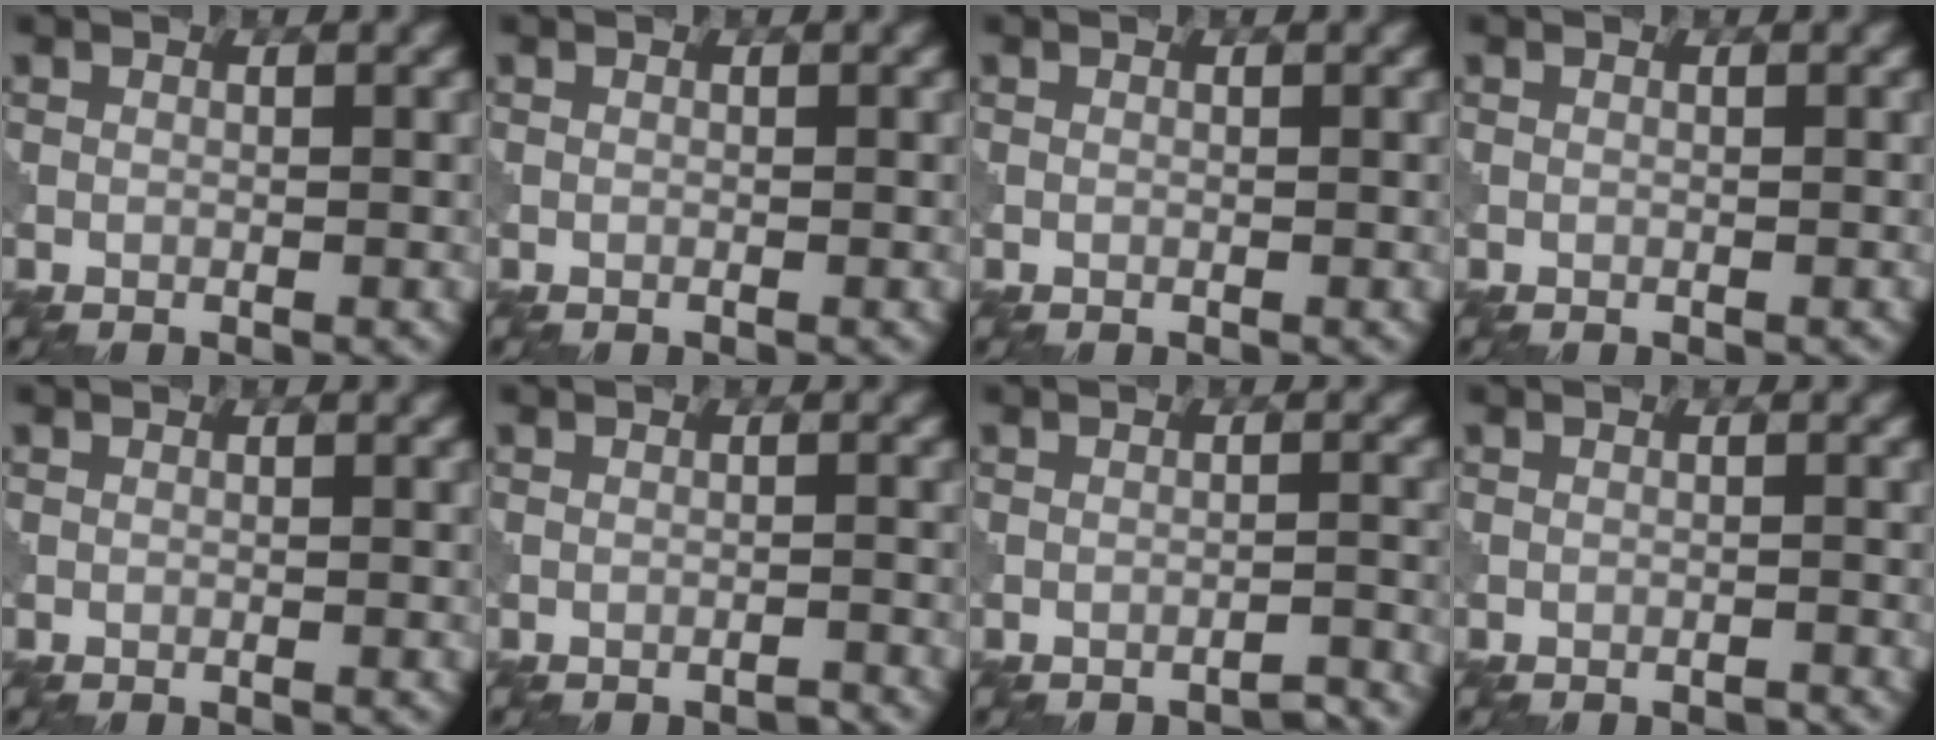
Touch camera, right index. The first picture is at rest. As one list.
[{"total": 0.0}, {"total": 0.0}, {"total": 0.0}, {"total": 0.0}, {"total": 1.0, "force": [-1.0, 0.0, 0.2], "torque": [-0.001, 0.000, -0.022]}, {"total": 2.0, "force": [-2.0, 0.1, 0.5], "torque": [0.003, 0.007, -0.030]}, {"total": 0.7, "force": [-0.7, 0.0, 0.2], "torque": [-0.001, 0.000, -0.015]}]